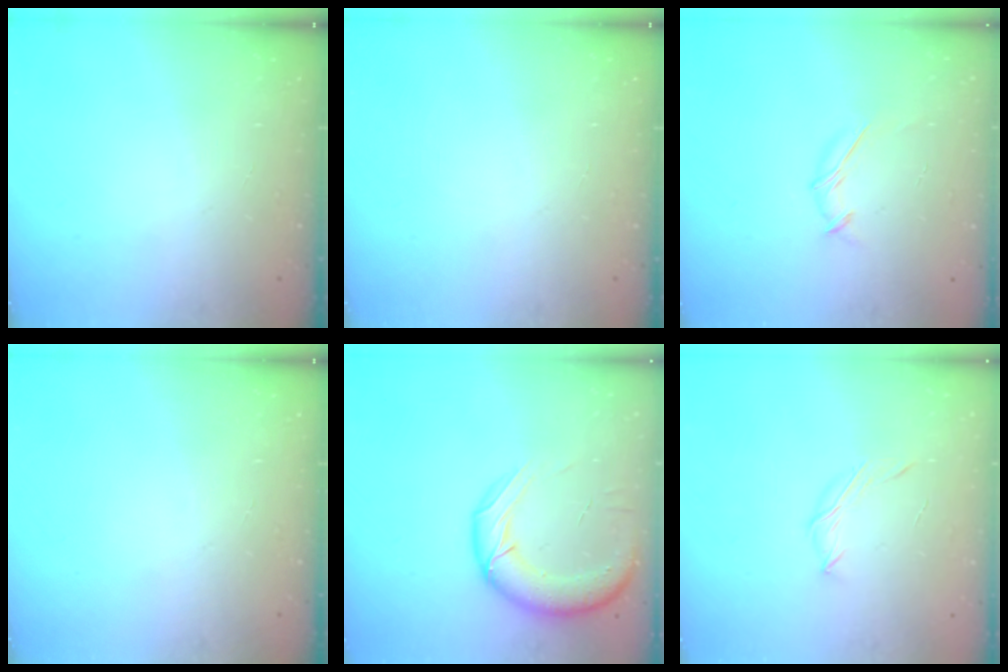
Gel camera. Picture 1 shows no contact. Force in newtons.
{"total": 0.0}
{"total": 5.6, "press": 5.6, "slide": 0.2}
{"total": 0.0}
{"total": 15.3, "press": 14.8, "slide": 3.8}
{"total": 4.7, "press": 4.6, "slide": 1.0}